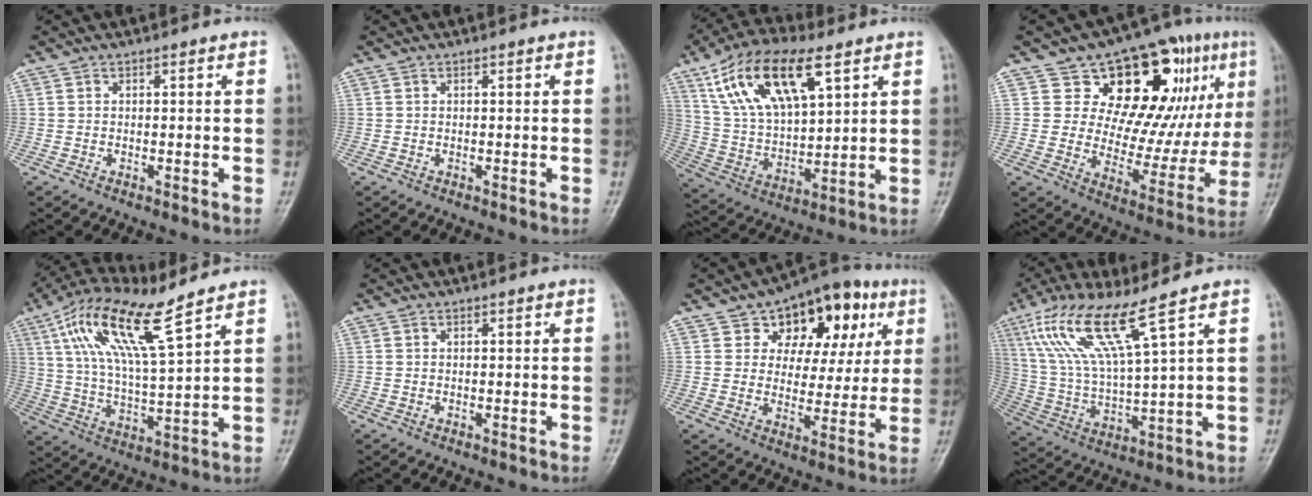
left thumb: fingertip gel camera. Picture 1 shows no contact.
{"total": 0.0}
{"total": 18.8, "force": [9.3, 8.4, 14.0], "torque": [-0.243, -0.016, 0.177]}
{"total": 24.3, "force": [10.5, 12.5, 18.0], "torque": [-0.192, -0.026, 0.166]}
{"total": 15.4, "force": [8.8, 3.0, 12.2], "torque": [-0.241, -0.026, 0.175]}
{"total": 0.0}
{"total": 15.9, "force": [7.2, 10.4, 9.6], "torque": [-0.075, -0.007, 0.106]}
{"total": 14.8, "force": [8.3, 1.5, 12.2], "torque": [-0.261, -0.034, 0.173]}